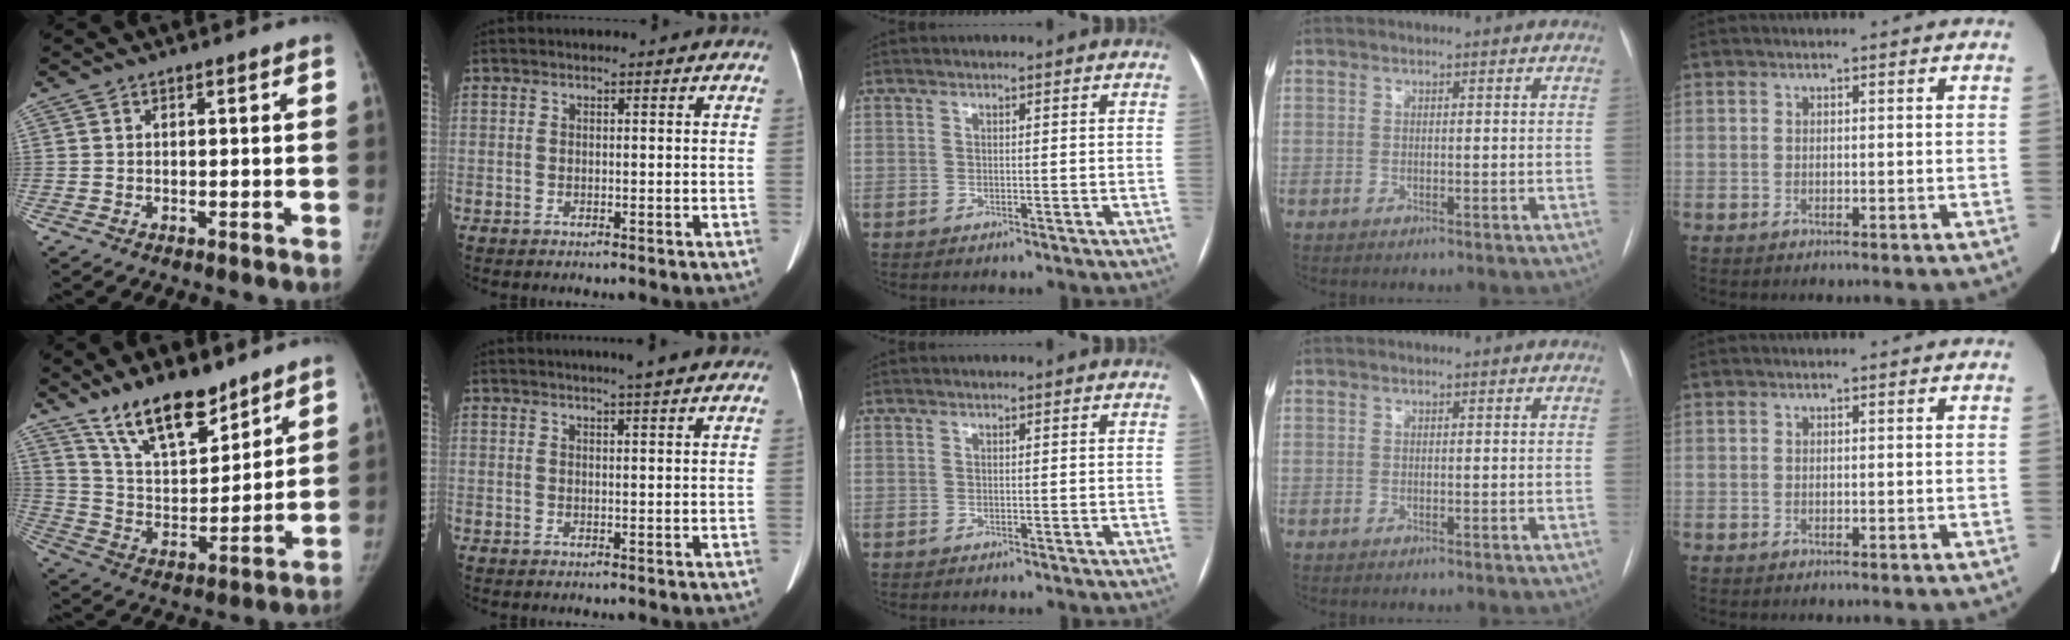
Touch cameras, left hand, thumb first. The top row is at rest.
{"thumb": {"total": 15.6, "force": [11.8, 5.8, 8.3], "torque": [-0.103, -0.077, 0.218]}, "index": {"total": 4.1, "force": [3.4, -0.1, 2.2], "torque": [-0.031, 0.011, 0.043]}}